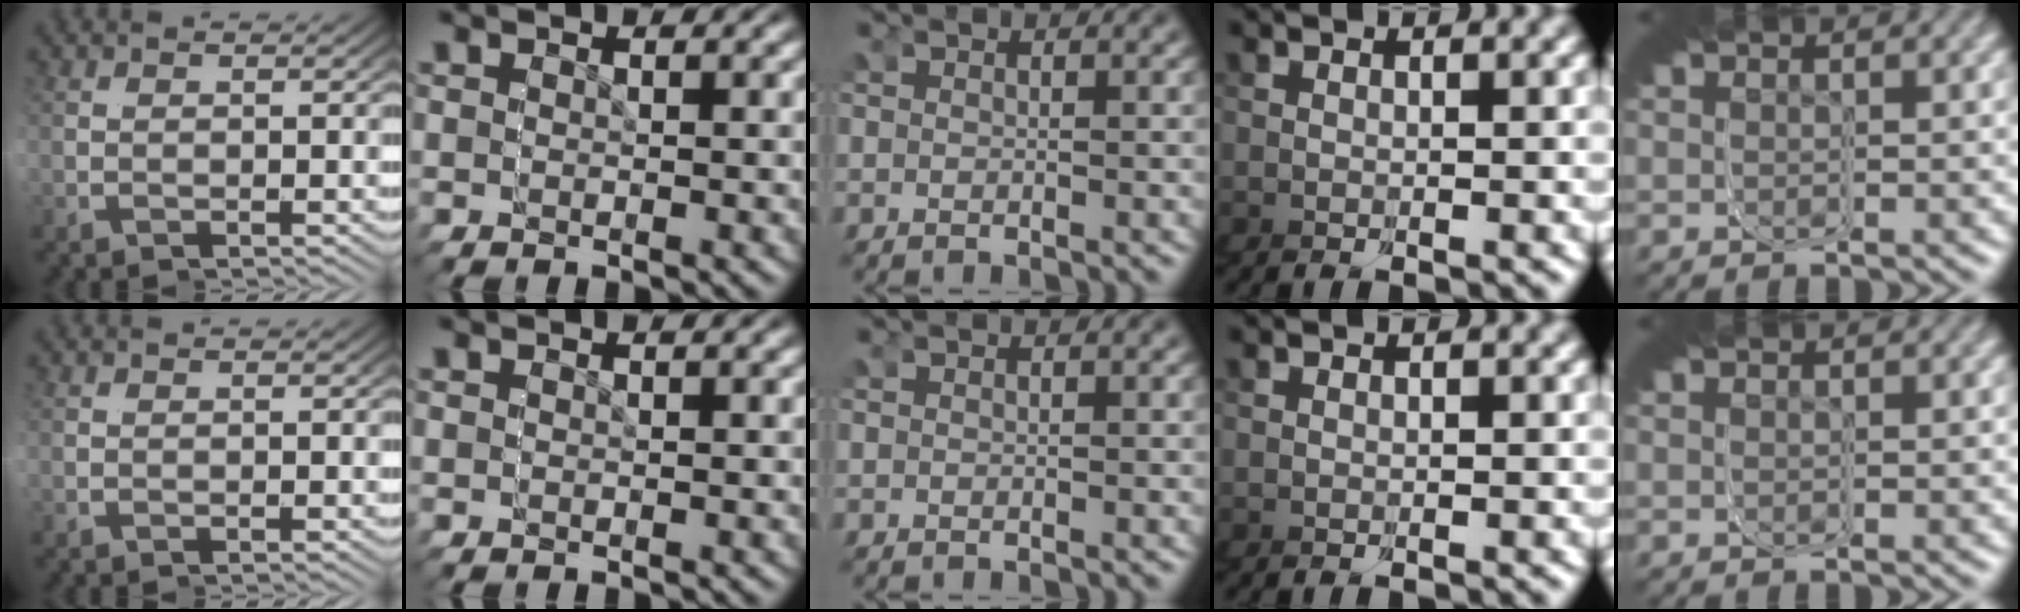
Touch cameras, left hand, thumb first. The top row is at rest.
{}